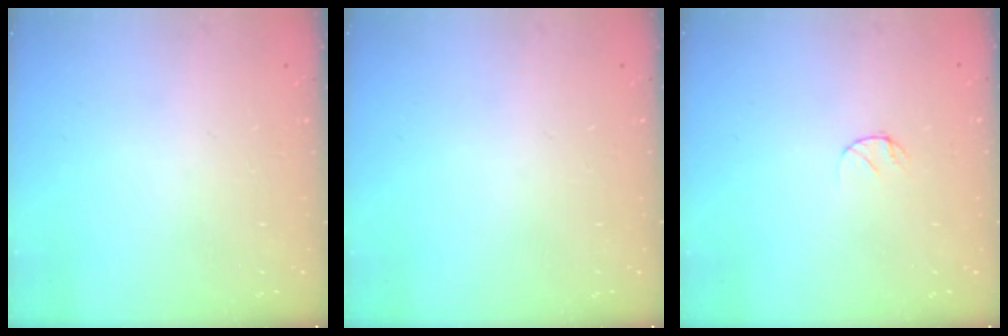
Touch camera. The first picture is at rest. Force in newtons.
{"total": 0.0}
{"total": 3.9, "press": 3.9, "slide": 0.4}